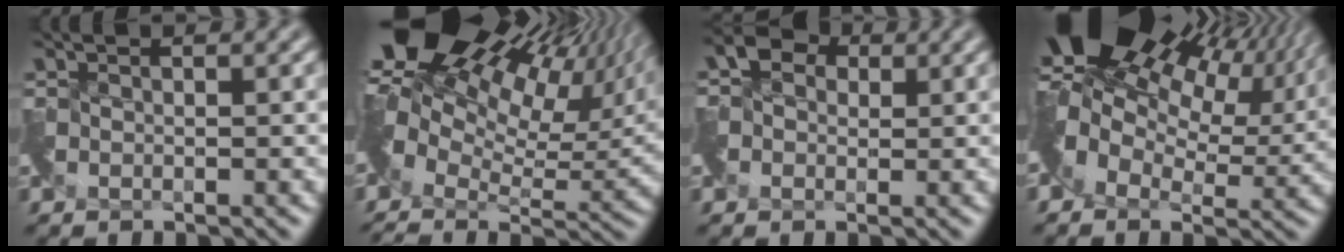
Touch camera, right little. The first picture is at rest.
{"total": 15.9, "force": [5.9, 9.2, 11.6], "torque": [-0.210, 0.038, 0.139]}
{"total": 2.0, "force": [-0.6, 1.9, -0.3], "torque": [0.010, 0.007, -0.013]}
{"total": 14.0, "force": [6.9, 8.3, 8.9], "torque": [-0.156, 0.034, 0.116]}